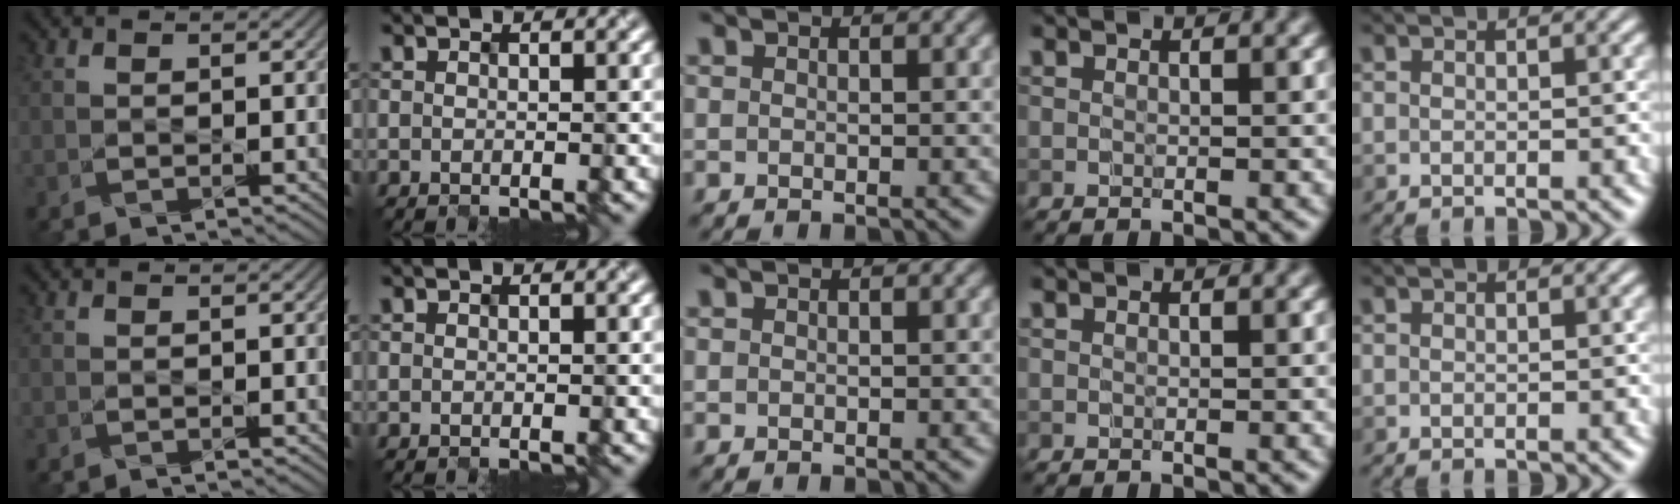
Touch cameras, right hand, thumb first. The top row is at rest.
{}